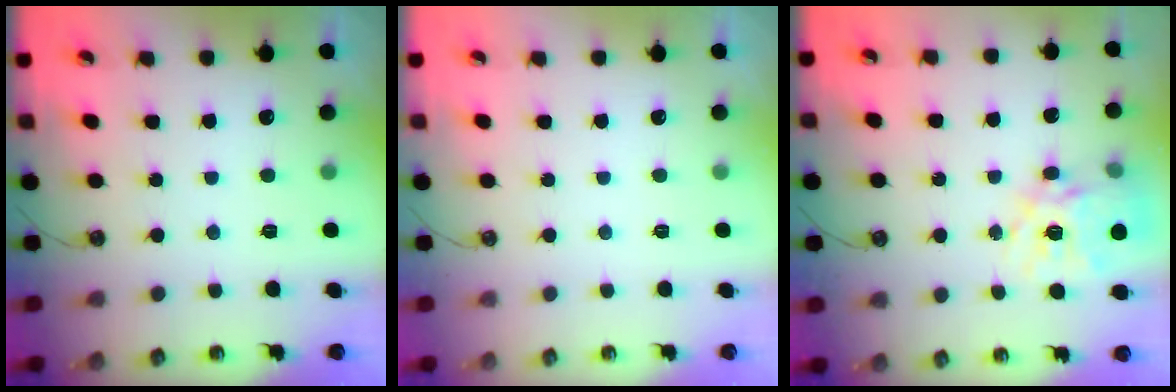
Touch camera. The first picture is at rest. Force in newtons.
{"total": 0.0}
{"total": 16.9, "press": 16.9, "slide": 1.5}